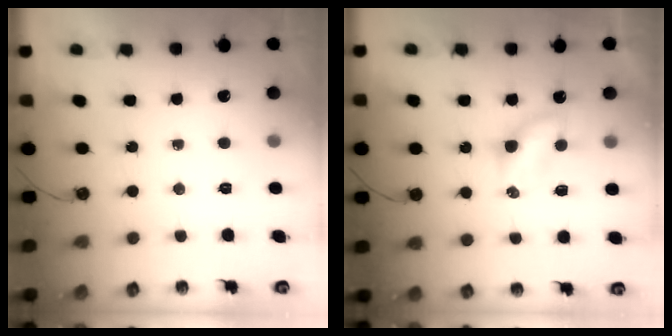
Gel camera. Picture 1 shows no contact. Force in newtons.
{"total": 5.0, "press": 5.0, "slide": 0.5}